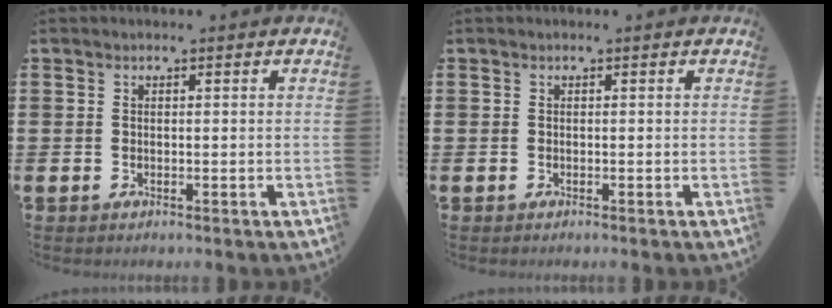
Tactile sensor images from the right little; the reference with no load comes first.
{"total": 0.0}